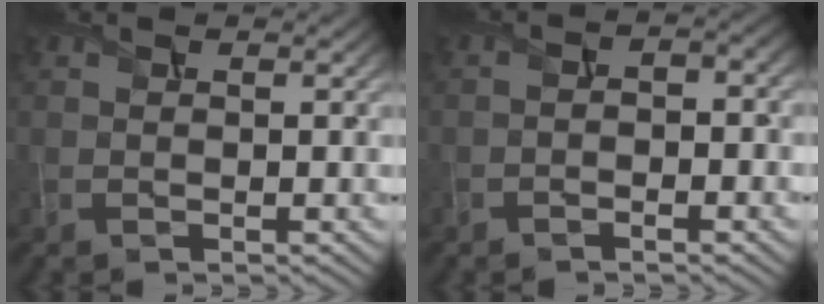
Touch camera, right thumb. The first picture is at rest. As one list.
[{"total": 2.8, "force": [-1.5, 0.8, 2.2], "torque": [-0.042, 0.001, -0.030]}]